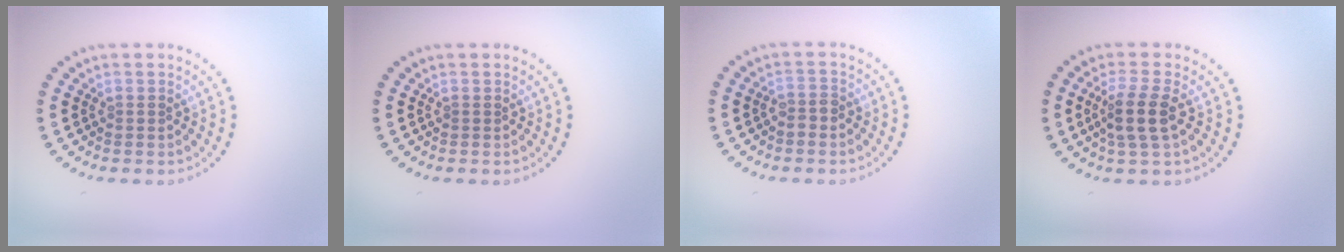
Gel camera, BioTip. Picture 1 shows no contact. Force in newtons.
{"total": 0.0}
{"total": 1.3, "press": 1.2, "slide": 0.6}
{"total": 3.1, "press": 2.6, "slide": 1.6}